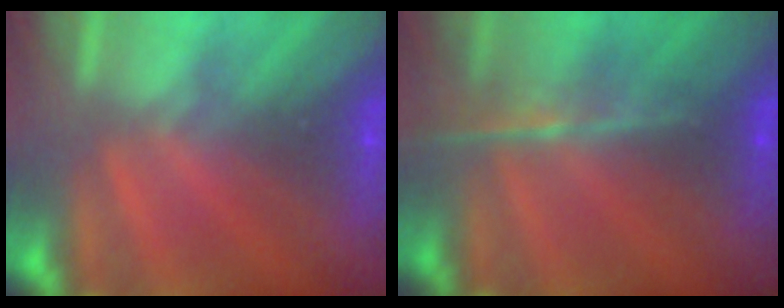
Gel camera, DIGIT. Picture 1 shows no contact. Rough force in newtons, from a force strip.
{"total": 8.4}